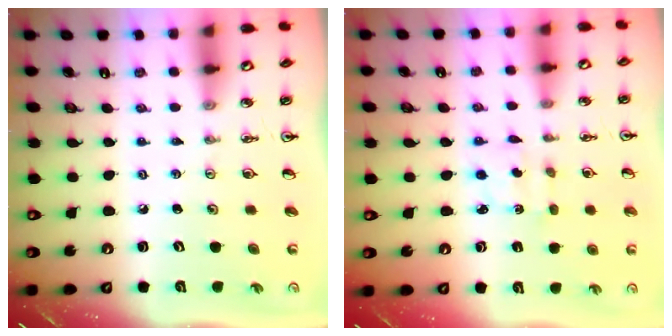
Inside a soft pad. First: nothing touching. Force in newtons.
{"total": 2.9, "press": 2.8, "slide": 0.6}